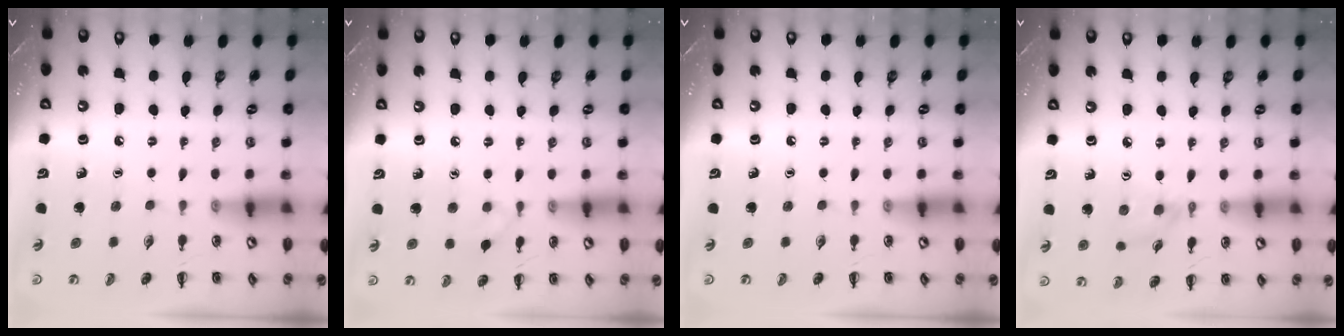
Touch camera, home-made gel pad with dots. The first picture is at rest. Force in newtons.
{"total": 3.6, "press": 3.5, "slide": 1.0}
{"total": 0.0}
{"total": 3.5, "press": 3.2, "slide": 1.4}